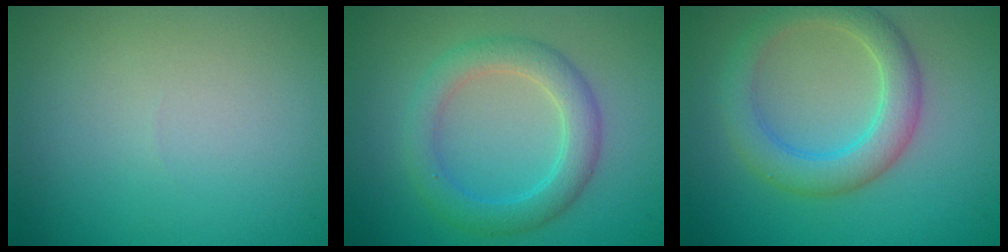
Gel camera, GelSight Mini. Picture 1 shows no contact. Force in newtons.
{"total": 3.9, "press": 3.9, "slide": 0.1}
{"total": 4.4, "press": 4.4, "slide": 0.2}